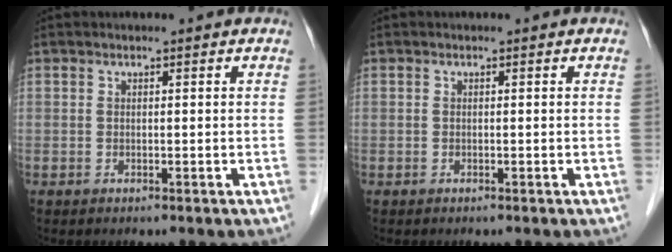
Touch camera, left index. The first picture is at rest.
{"total": 0.0}